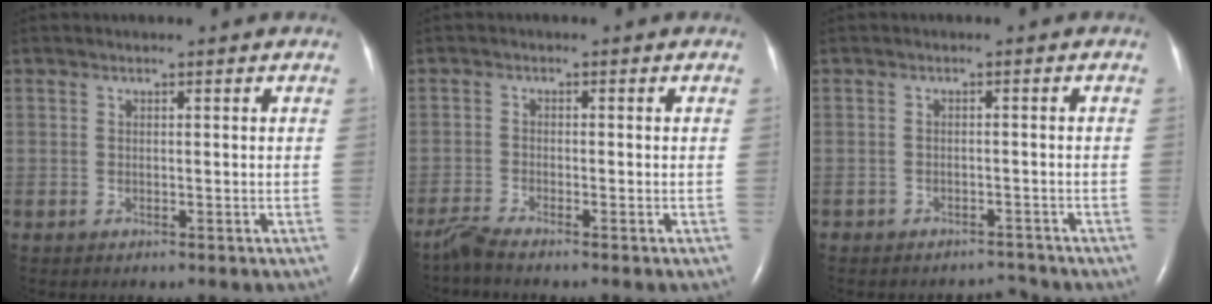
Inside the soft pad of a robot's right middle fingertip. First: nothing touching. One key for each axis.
{"total": 2.2, "fx": -2.1, "fy": -0.4, "fz": 0.7, "tx": -0.027, "ty": -0.011, "tz": -0.046}
{"total": 2.2, "fx": -2.0, "fy": 0.6, "fz": -0.6, "tx": 0.013, "ty": -0.001, "tz": -0.029}